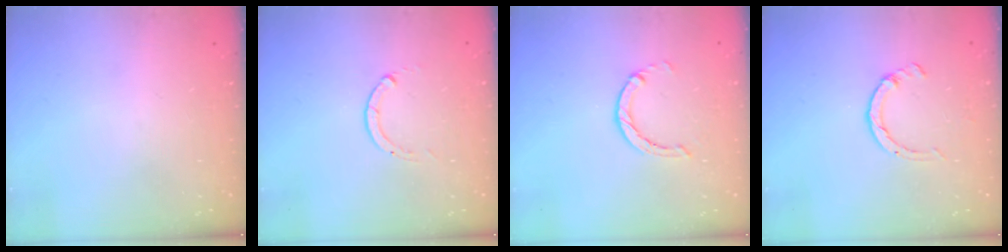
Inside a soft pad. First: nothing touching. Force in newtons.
{"total": 0.0}
{"total": 1.2, "press": 1.2, "slide": 0.2}
{"total": 2.6, "press": 2.6, "slide": 0.4}